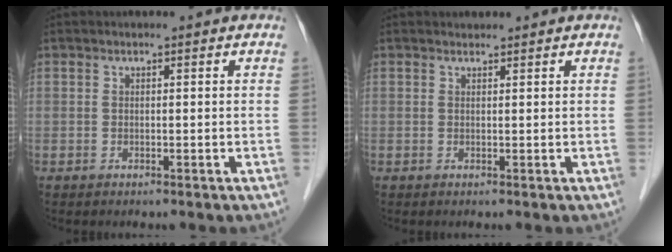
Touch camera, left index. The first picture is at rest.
{"total": 0.8, "force": [0.8, 0.2, 0.0], "torque": [-0.011, 0.005, 0.015]}